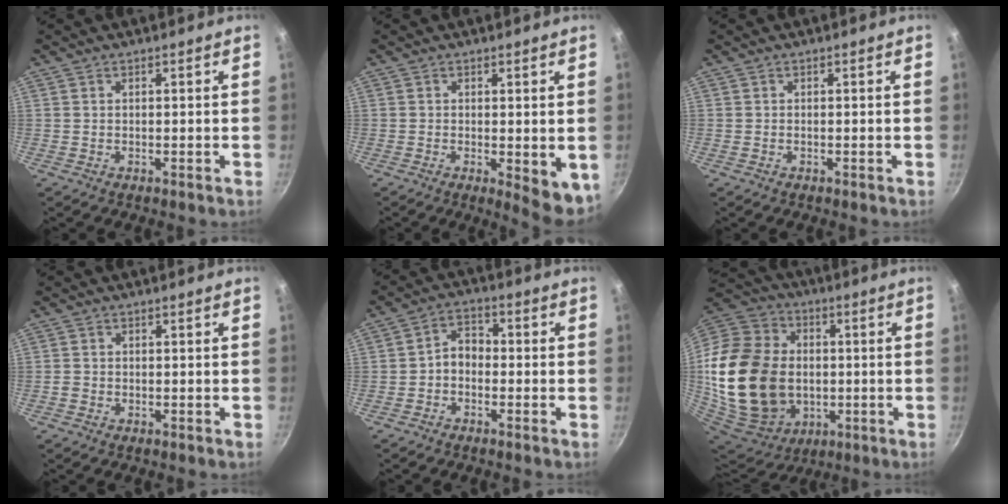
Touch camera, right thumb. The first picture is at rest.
{"total": 6.2, "force": [-1.3, 2.2, 5.7], "torque": [-0.072, -0.016, -0.014]}
{"total": 0.0}
{"total": 1.1, "force": [-0.4, 0.9, 0.4], "torque": [-0.006, 0.003, -0.010]}
{"total": 5.0, "force": [-1.2, 3.7, 3.1], "torque": [-0.035, 0.024, -0.035]}
{"total": 29.3, "force": [-1.2, 21.3, 20.1], "torque": [-0.418, 0.006, -0.001]}